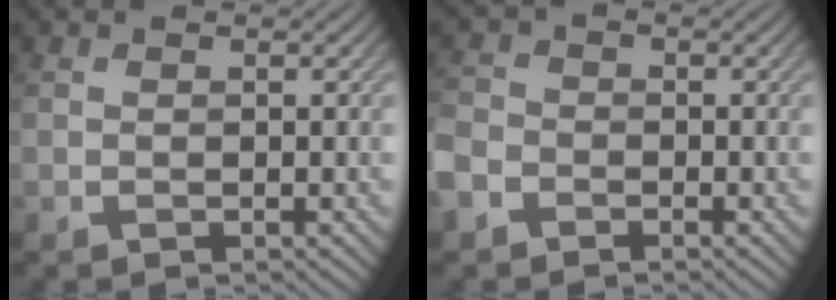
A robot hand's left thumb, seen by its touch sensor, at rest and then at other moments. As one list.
[{"total": 3.7, "force": [-2.5, 2.5, 1.2], "torque": [-0.037, -0.001, -0.064]}]